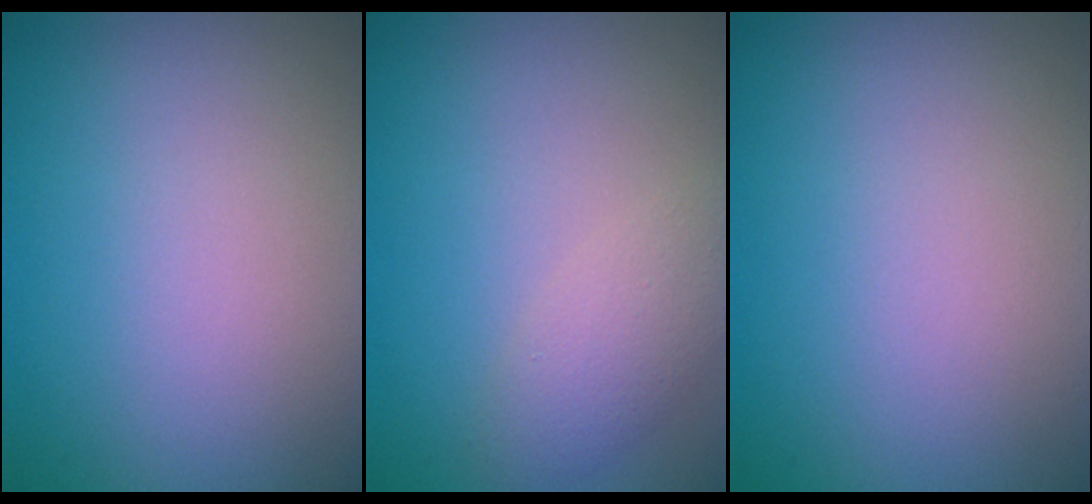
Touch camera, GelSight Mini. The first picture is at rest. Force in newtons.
{"total": 2.4, "press": 2.4, "slide": 0.2}
{"total": 0.0}